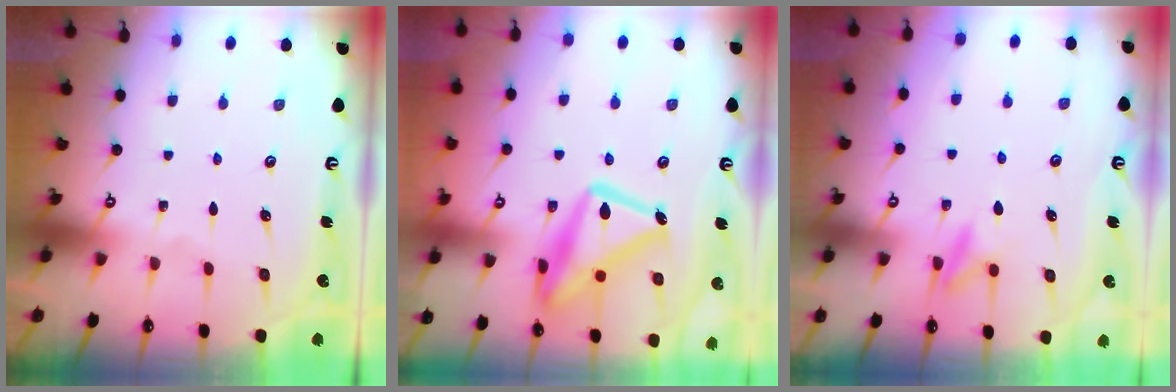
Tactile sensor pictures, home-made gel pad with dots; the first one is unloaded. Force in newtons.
{"total": 19.4, "press": 19.4, "slide": 1.4}
{"total": 7.8, "press": 7.8, "slide": 0.8}